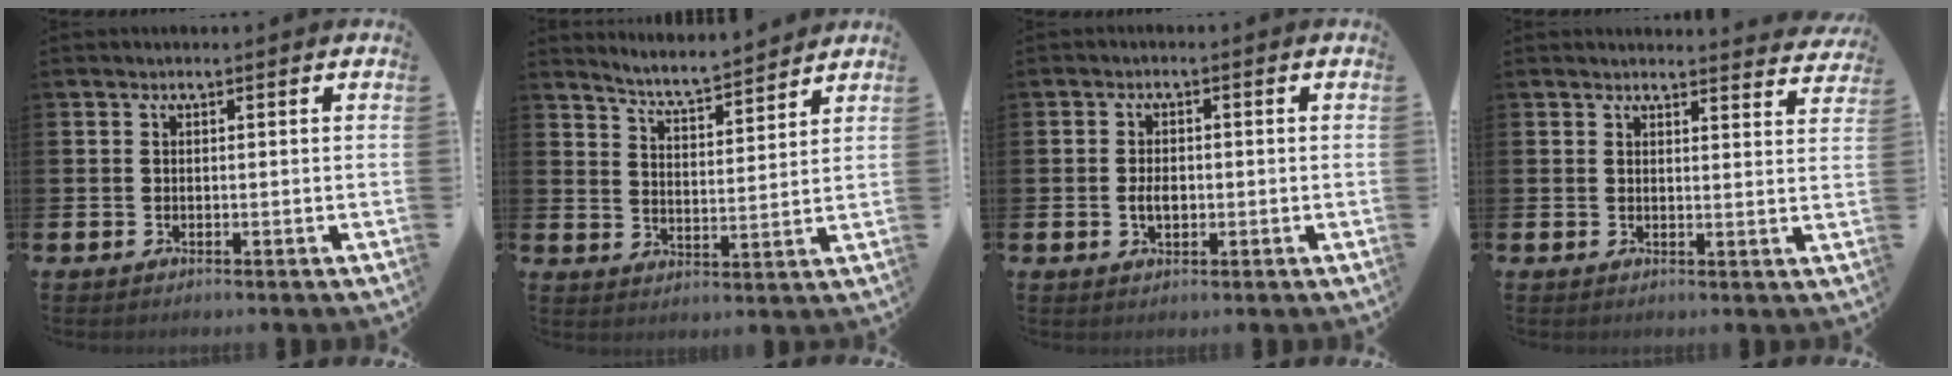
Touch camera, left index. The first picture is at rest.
{"total": 5.4, "force": [5.3, 0.1, 1.0], "torque": [-0.045, -0.040, 0.091]}
{"total": 2.5, "force": [-0.3, 1.6, 1.9], "torque": [-0.026, 0.001, -0.008]}
{"total": 2.7, "force": [2.7, 0.1, 0.0], "torque": [0.004, -0.020, 0.046]}